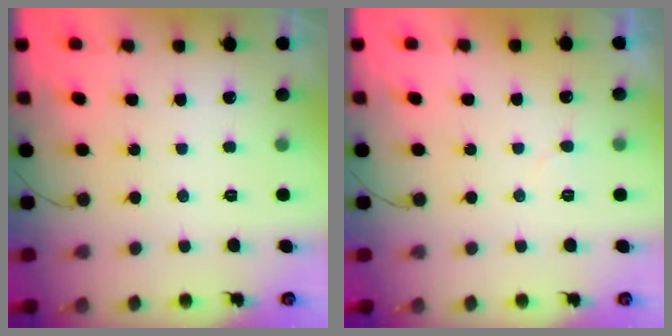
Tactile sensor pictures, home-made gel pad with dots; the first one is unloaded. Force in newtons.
{"total": 4.4, "press": 4.3, "slide": 0.3}